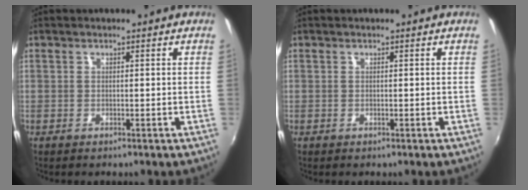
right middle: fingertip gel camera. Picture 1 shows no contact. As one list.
[{"total": 0.0}]